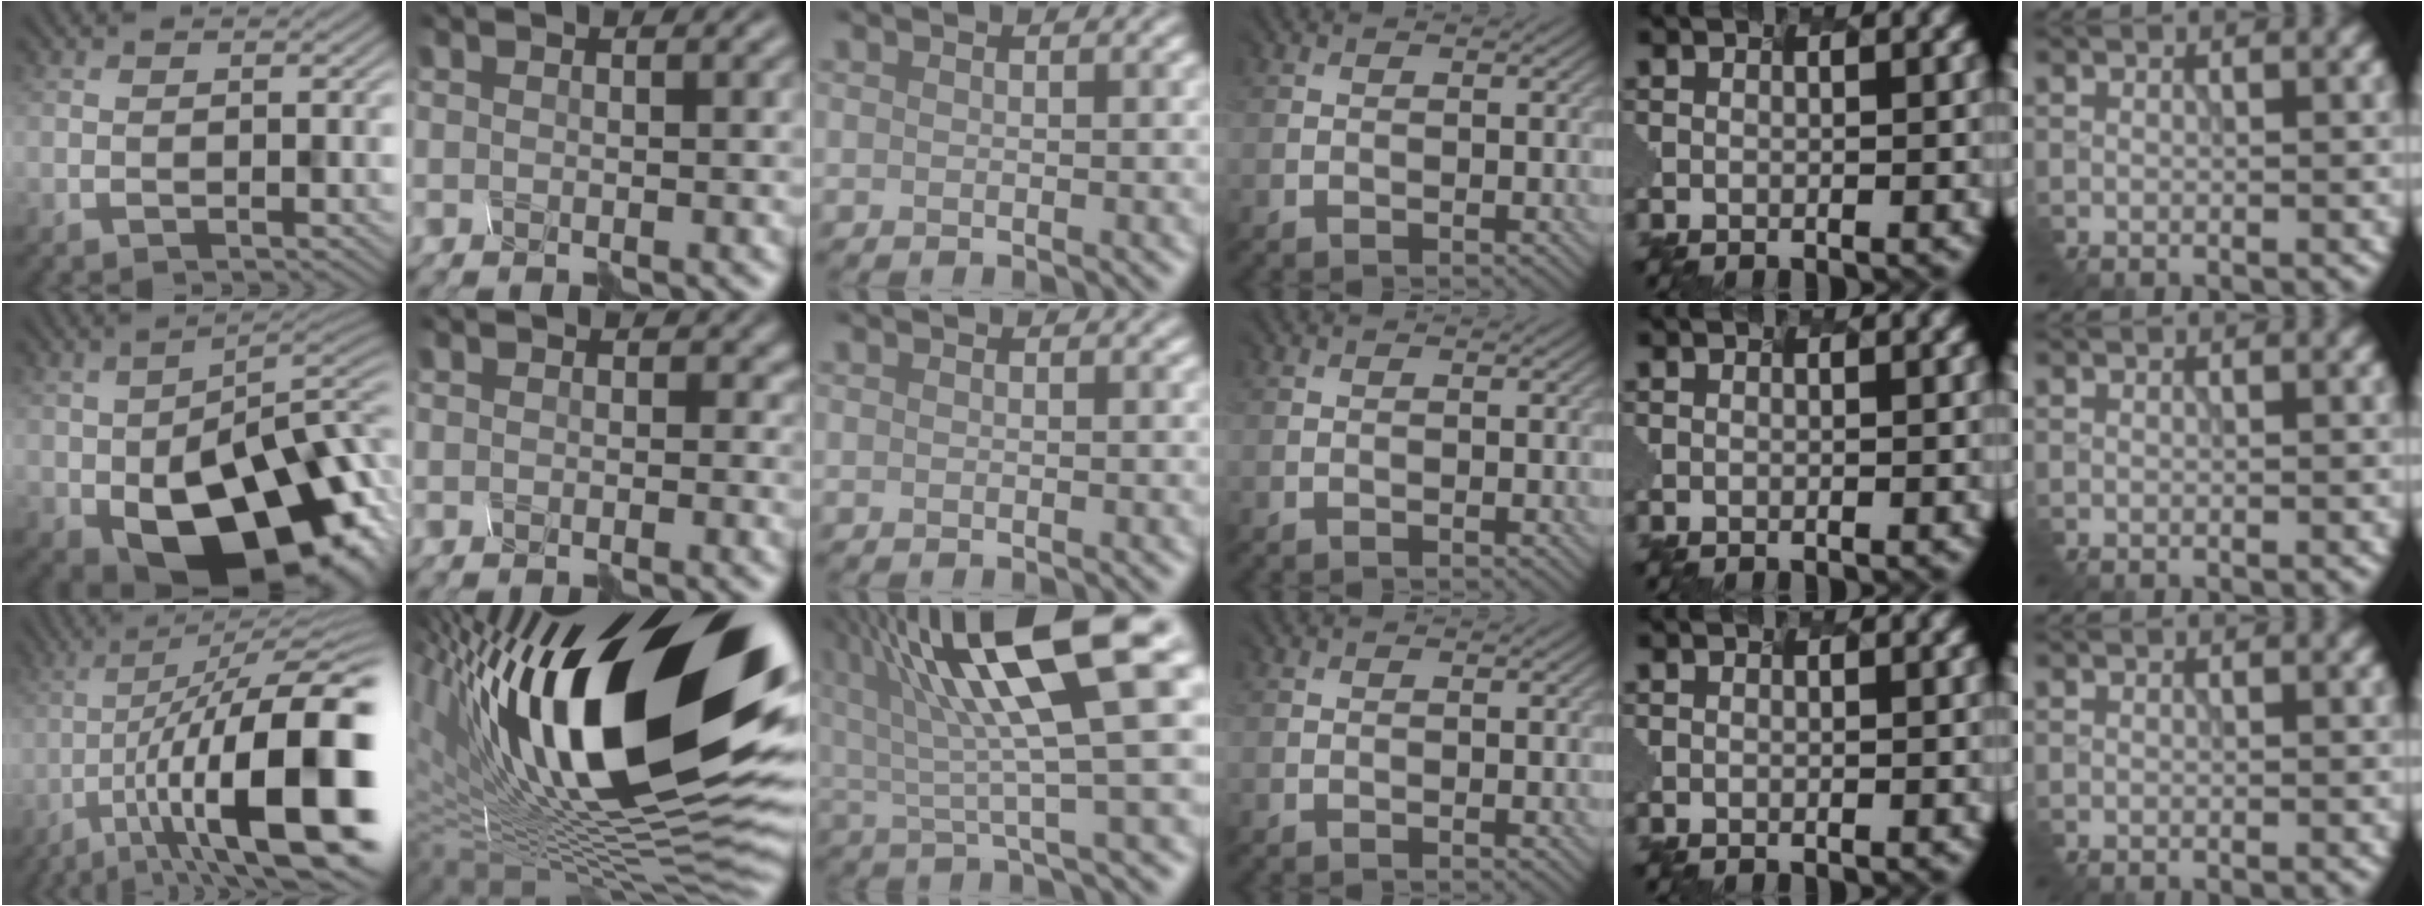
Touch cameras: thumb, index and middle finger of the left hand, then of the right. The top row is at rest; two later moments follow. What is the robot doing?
{"motion": "shake", "object": "plastic piggy bank"}